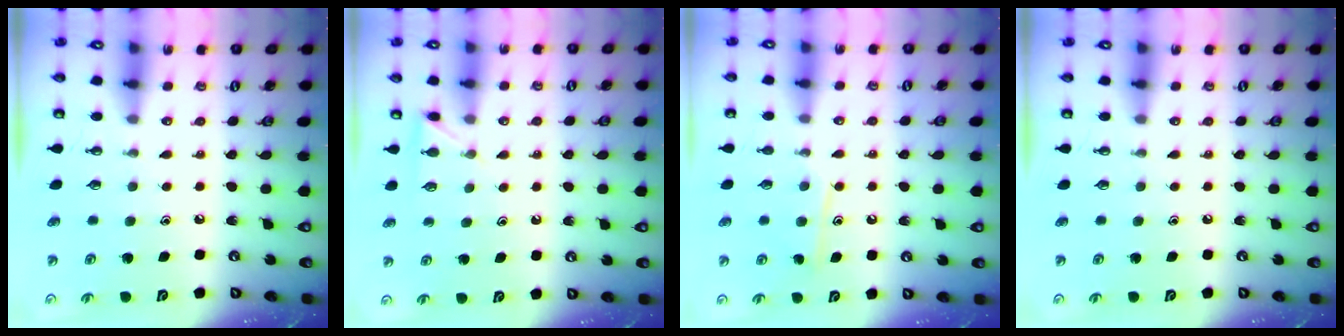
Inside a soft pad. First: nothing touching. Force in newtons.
{"total": 3.9, "press": 3.9, "slide": 0.4}
{"total": 9.1, "press": 9.1, "slide": 0.7}
{"total": 0.0}